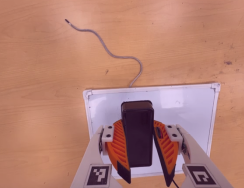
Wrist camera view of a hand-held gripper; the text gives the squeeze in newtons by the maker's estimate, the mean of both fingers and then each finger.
{"total": 9.6, "left": 9.3, "right": 9.8}